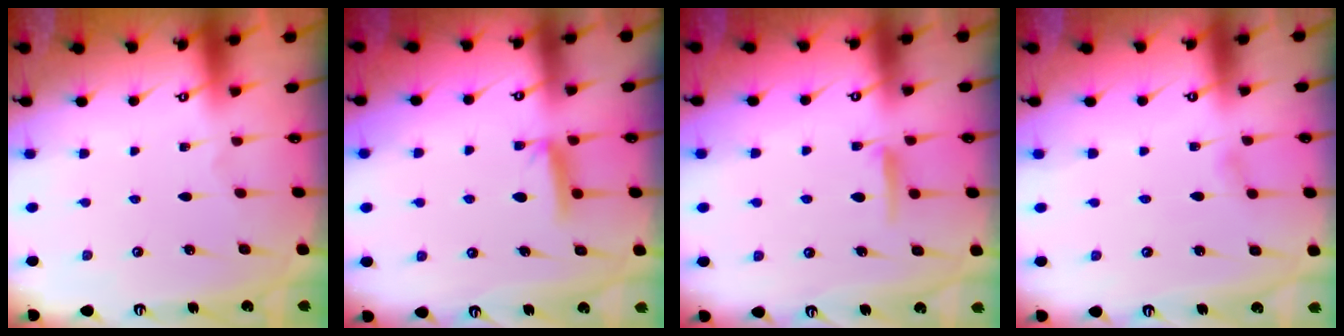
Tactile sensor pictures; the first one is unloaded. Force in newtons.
{"total": 7.4, "press": 7.4, "slide": 0.6}
{"total": 6.5, "press": 6.5, "slide": 0.7}
{"total": 3.7, "press": 3.7, "slide": 0.4}